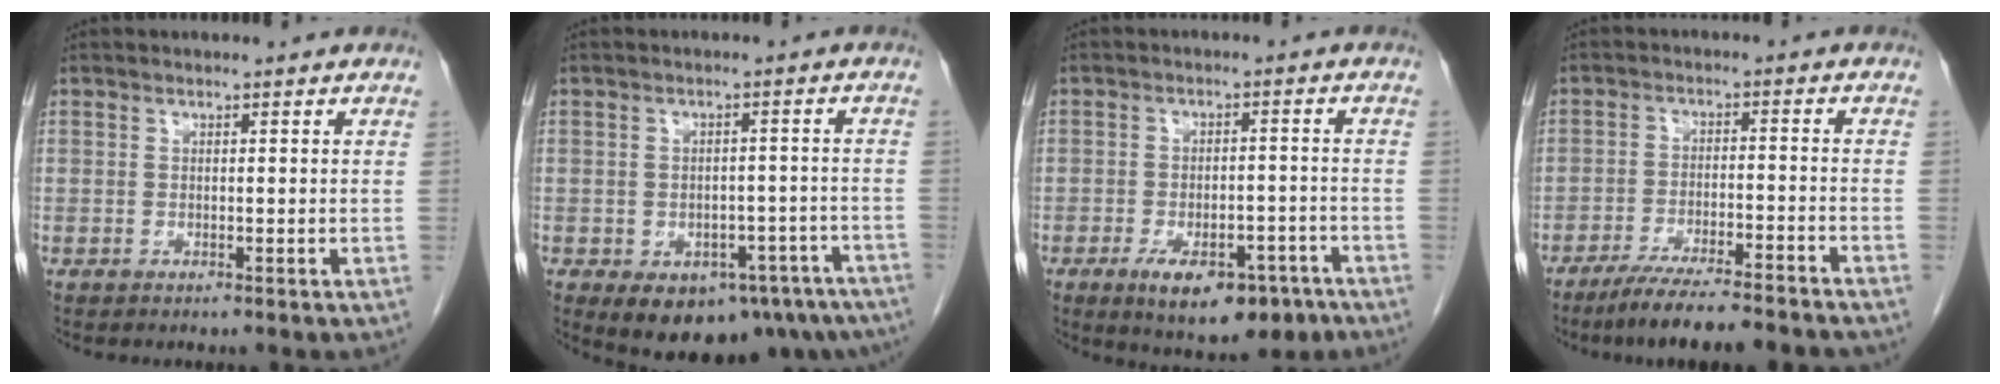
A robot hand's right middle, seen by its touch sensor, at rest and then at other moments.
{"total": 14.9, "force": [-9.7, 8.0, 7.9], "torque": [-0.078, 0.007, -0.114]}
{"total": 10.6, "force": [-6.5, 4.7, 6.9], "torque": [-0.090, 0.000, -0.090]}
{"total": 12.4, "force": [-10.8, 0.7, 6.2], "torque": [-0.087, -0.015, -0.165]}